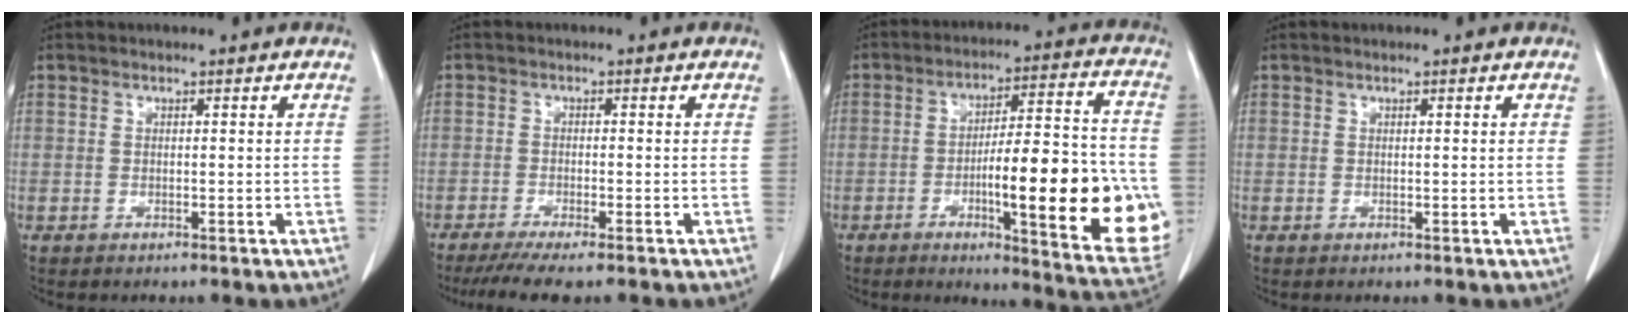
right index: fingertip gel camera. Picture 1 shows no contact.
{"total": 6.6, "force": [-5.3, 0.2, 4.0], "torque": [-0.058, -0.015, -0.086]}
{"total": 22.8, "force": [-4.9, 3.1, 22.1], "torque": [-0.247, 0.005, -0.058]}
{"total": 0.6, "force": [0.3, 0.1, 0.5], "torque": [-0.009, 0.000, 0.003]}